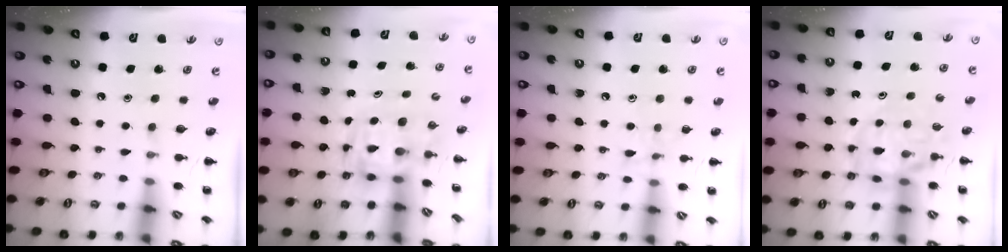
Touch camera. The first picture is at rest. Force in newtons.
{"total": 3.5, "press": 3.5, "slide": 0.7}
{"total": 7.0, "press": 6.8, "slide": 1.7}
{"total": 10.5, "press": 10.0, "slide": 3.2}